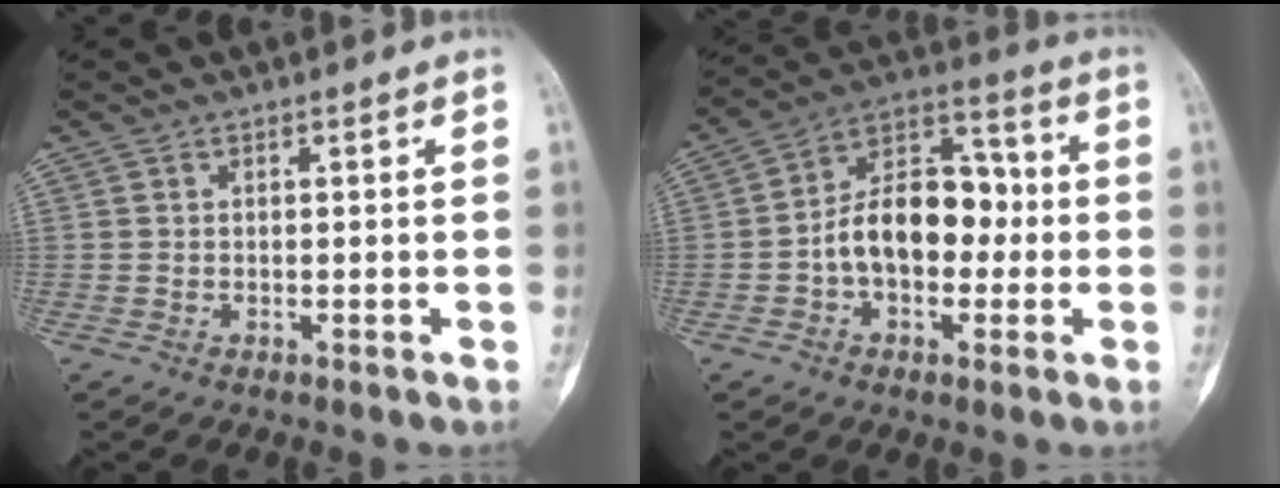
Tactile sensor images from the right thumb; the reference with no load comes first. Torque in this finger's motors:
{"motor_torque": [1.26, 1.10, 1.29, -0.16, 0.11]}